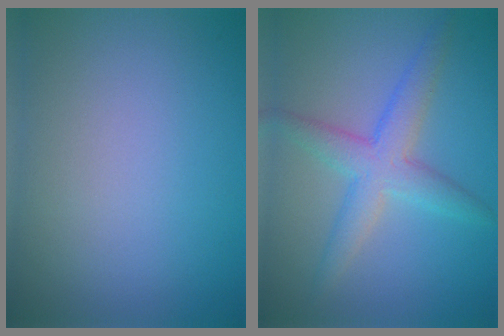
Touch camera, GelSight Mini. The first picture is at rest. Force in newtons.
{"total": 4.1, "press": 4.1, "slide": 0.1}